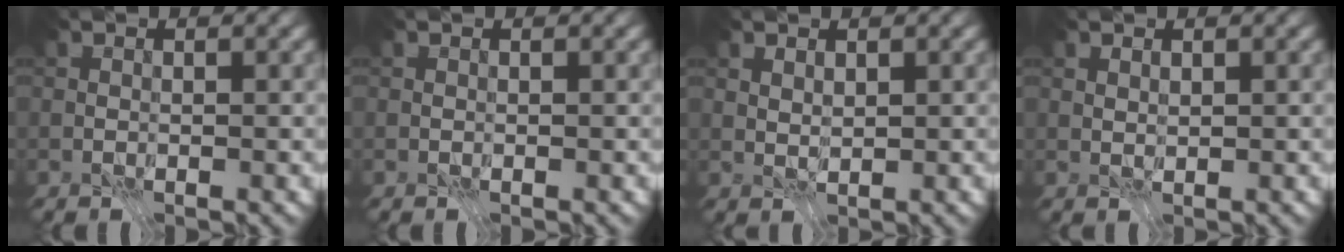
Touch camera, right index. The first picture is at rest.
{"total": 0.0}
{"total": 1.0, "force": [0.6, 0.4, 0.6], "torque": [-0.011, -0.004, 0.013]}
{"total": 0.6, "force": [0.4, 0.2, 0.4], "torque": [-0.007, -0.002, 0.009]}